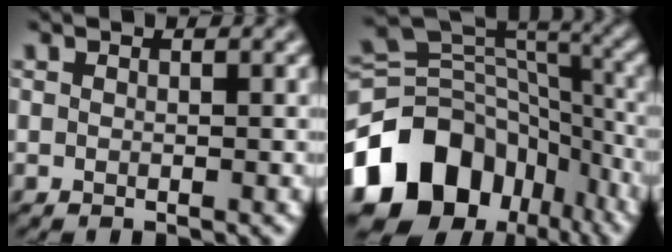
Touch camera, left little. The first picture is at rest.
{"total": 13.3, "force": [-6.7, 9.8, 6.0], "torque": [-0.132, 0.008, -0.118]}